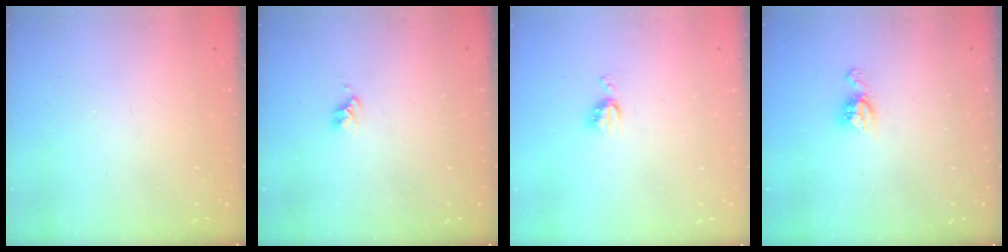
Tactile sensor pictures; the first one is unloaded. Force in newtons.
{"total": 2.7, "press": 2.7, "slide": 0.3}
{"total": 4.5, "press": 4.4, "slide": 0.5}
{"total": 5.9, "press": 5.9, "slide": 0.3}